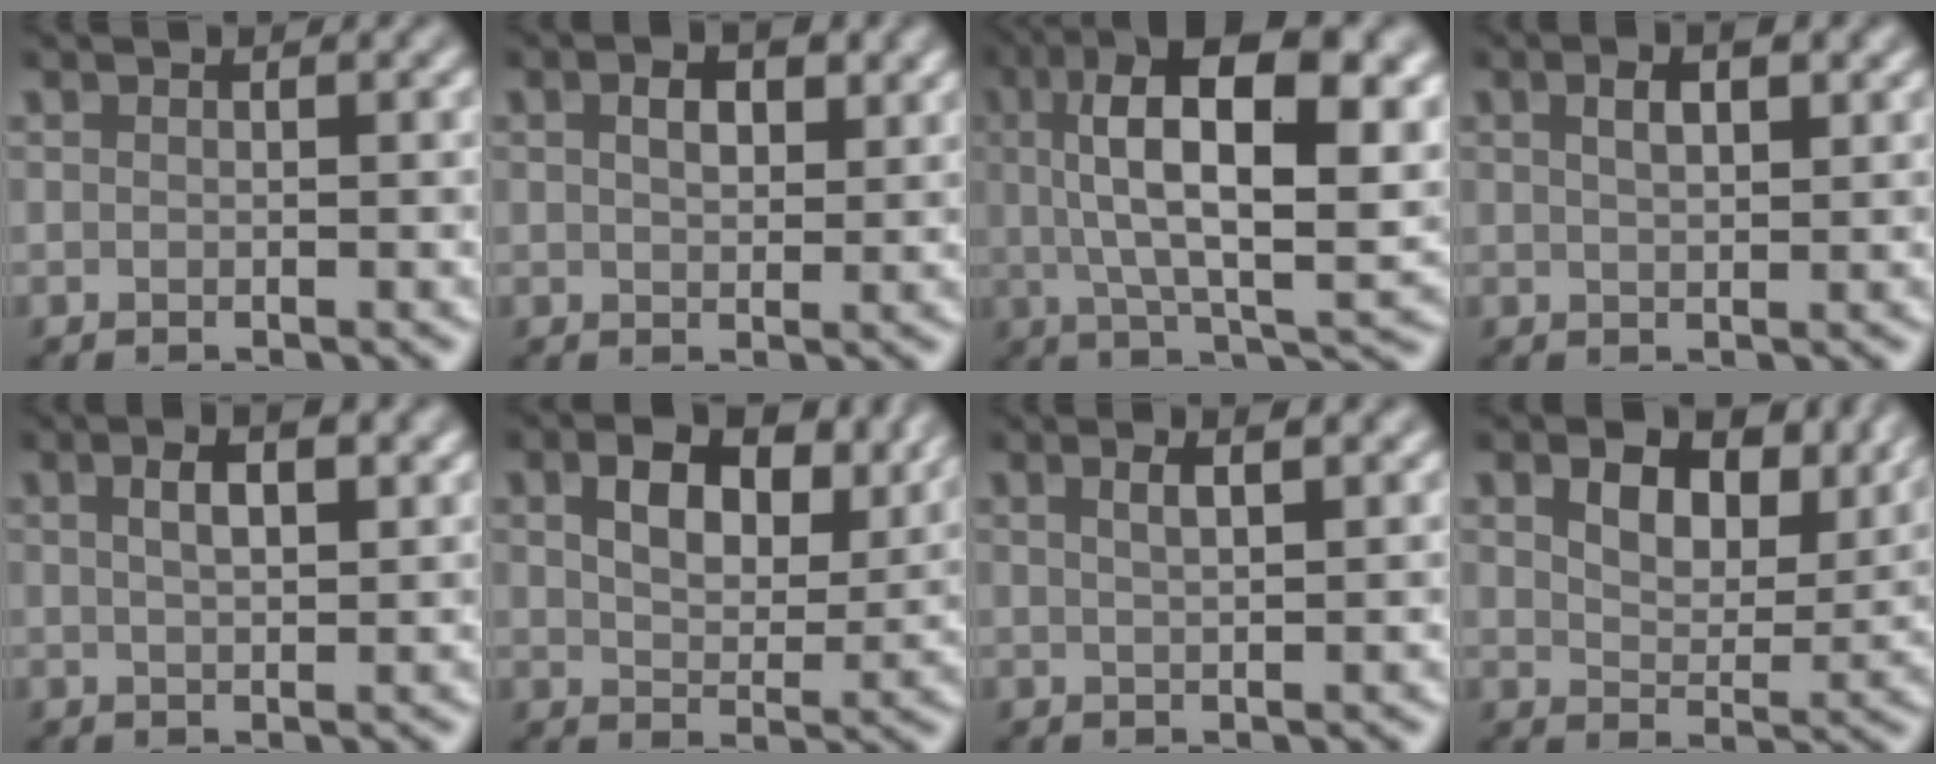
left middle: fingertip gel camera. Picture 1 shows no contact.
{"total": 2.7, "force": [1.0, 1.5, 1.9], "torque": [-0.034, 0.003, 0.018]}
{"total": 14.2, "force": [3.8, 5.2, 12.7], "torque": [-0.213, 0.009, 0.059]}
{"total": 2.6, "force": [1.2, 1.0, 2.0], "torque": [-0.029, 0.003, 0.021]}
{"total": 3.3, "force": [1.4, 1.2, 2.8], "torque": [-0.041, 0.007, 0.019]}
{"total": 6.7, "force": [3.1, 3.9, 4.6], "torque": [-0.082, -0.002, 0.047]}
{"total": 2.8, "force": [1.4, 1.0, 2.2], "torque": [-0.018, 0.007, 0.007]}
{"total": 6.3, "force": [3.5, 3.6, 3.9], "torque": [-0.069, -0.004, 0.050]}